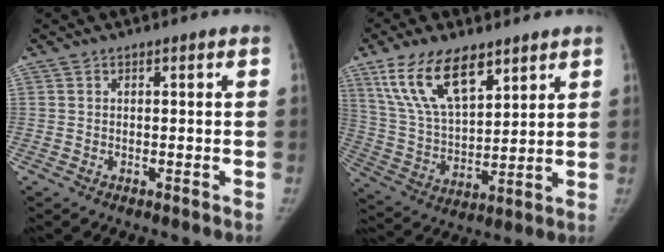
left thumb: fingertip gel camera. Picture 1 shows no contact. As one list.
[{"total": 16.2, "force": [9.7, 7.5, 10.6], "torque": [-0.169, -0.036, 0.192]}]